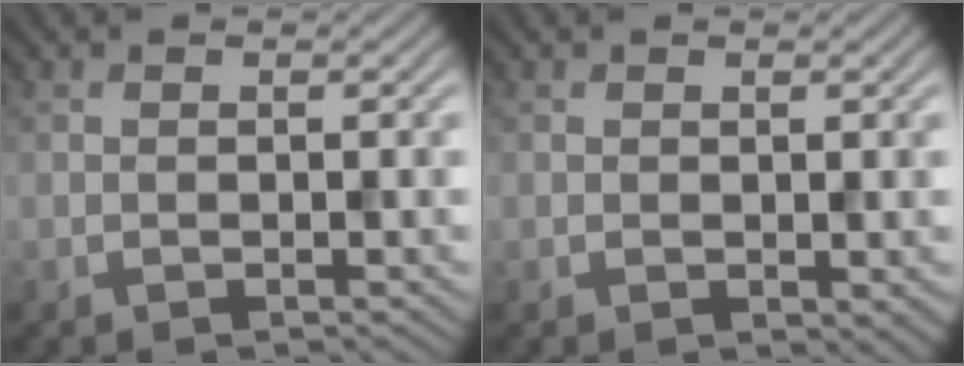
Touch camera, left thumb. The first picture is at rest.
{"total": 0.8, "force": [0.0, 0.5, 0.7], "torque": [-0.007, -0.003, 0.004]}